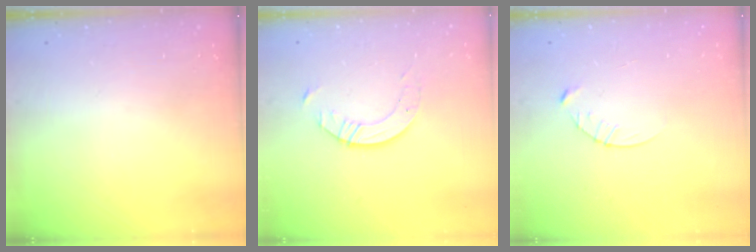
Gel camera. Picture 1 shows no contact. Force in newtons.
{"total": 5.3, "press": 5.3, "slide": 0.6}
{"total": 3.6, "press": 3.6, "slide": 0.5}